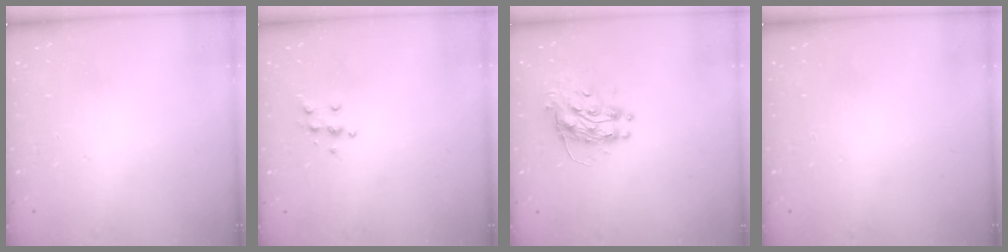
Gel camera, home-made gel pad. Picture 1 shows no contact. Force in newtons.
{"total": 5.6, "press": 5.6, "slide": 0.6}
{"total": 10.9, "press": 10.8, "slide": 0.8}
{"total": 0.0}